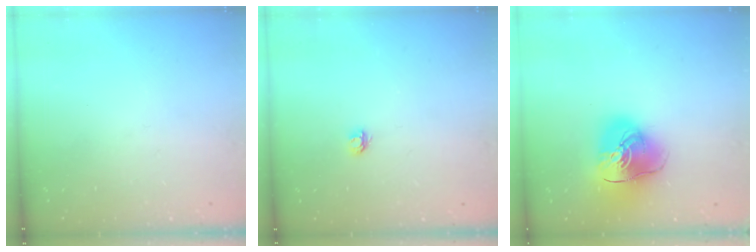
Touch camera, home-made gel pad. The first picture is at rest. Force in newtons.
{"total": 3.2, "press": 3.2, "slide": 0.3}
{"total": 14.7, "press": 14.5, "slide": 2.2}